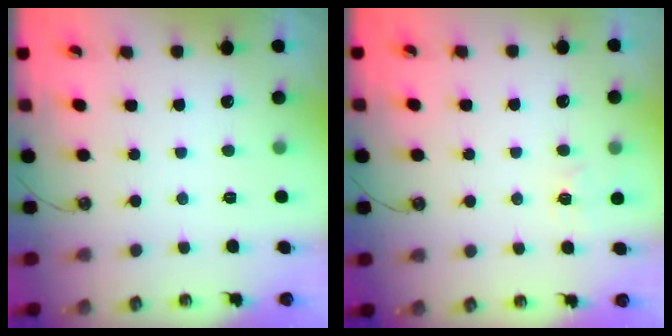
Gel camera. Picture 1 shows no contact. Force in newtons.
{"total": 5.7, "press": 5.7, "slide": 0.5}